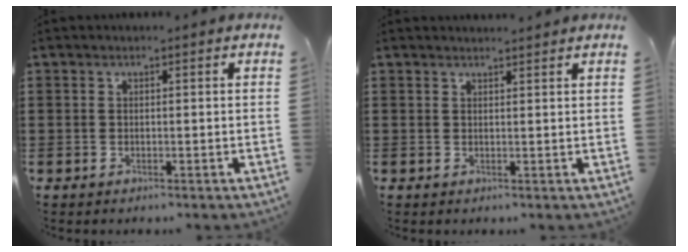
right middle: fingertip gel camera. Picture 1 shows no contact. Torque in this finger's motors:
{"motor_torque": [-0.16, -0.04, -0.11, -0.03]}